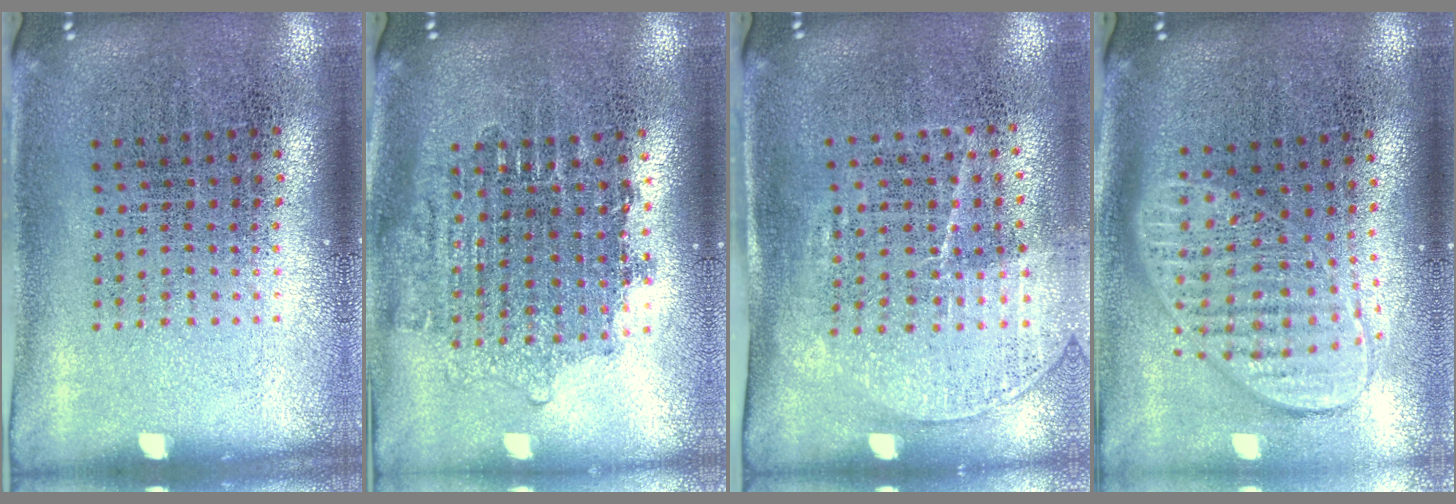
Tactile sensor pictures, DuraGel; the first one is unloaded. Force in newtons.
{"total": 1.6, "press": 1.3, "slide": 0.9}
{"total": 1.6, "press": 1.4, "slide": 0.9}
{"total": 2.0, "press": 1.5, "slide": 1.2}